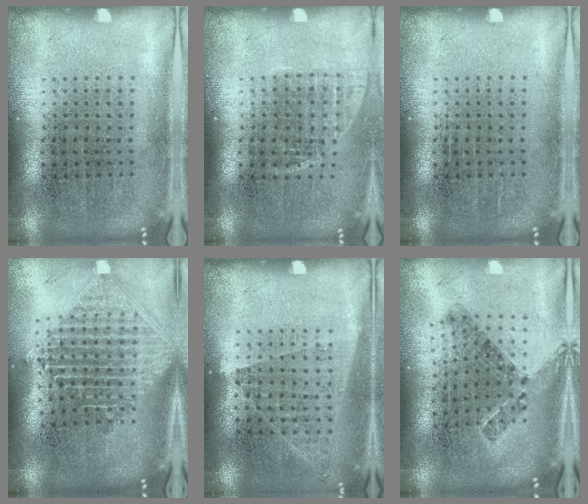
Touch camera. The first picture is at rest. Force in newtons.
{"total": 1.0, "press": 0.9, "slide": 0.4}
{"total": 0.0}
{"total": 2.3, "press": 1.8, "slide": 1.6}
{"total": 1.0, "press": 0.9, "slide": 0.4}
{"total": 0.8, "press": 0.7, "slide": 0.4}